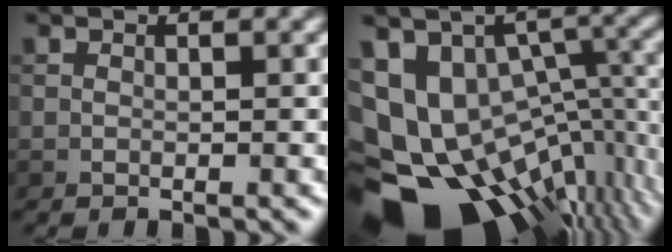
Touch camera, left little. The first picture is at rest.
{"total": 17.1, "force": [-5.6, 11.6, 11.2], "torque": [-0.177, -0.001, -0.045]}